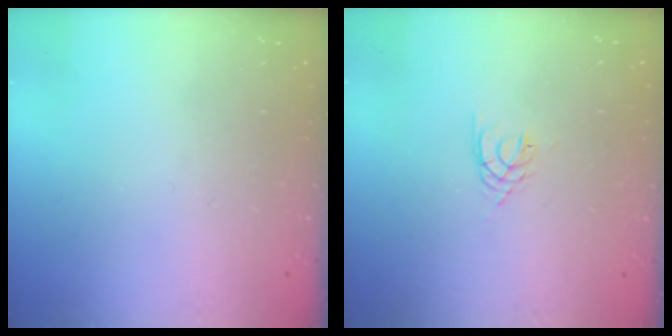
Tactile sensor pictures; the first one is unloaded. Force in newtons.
{"total": 3.6, "press": 3.6, "slide": 0.5}